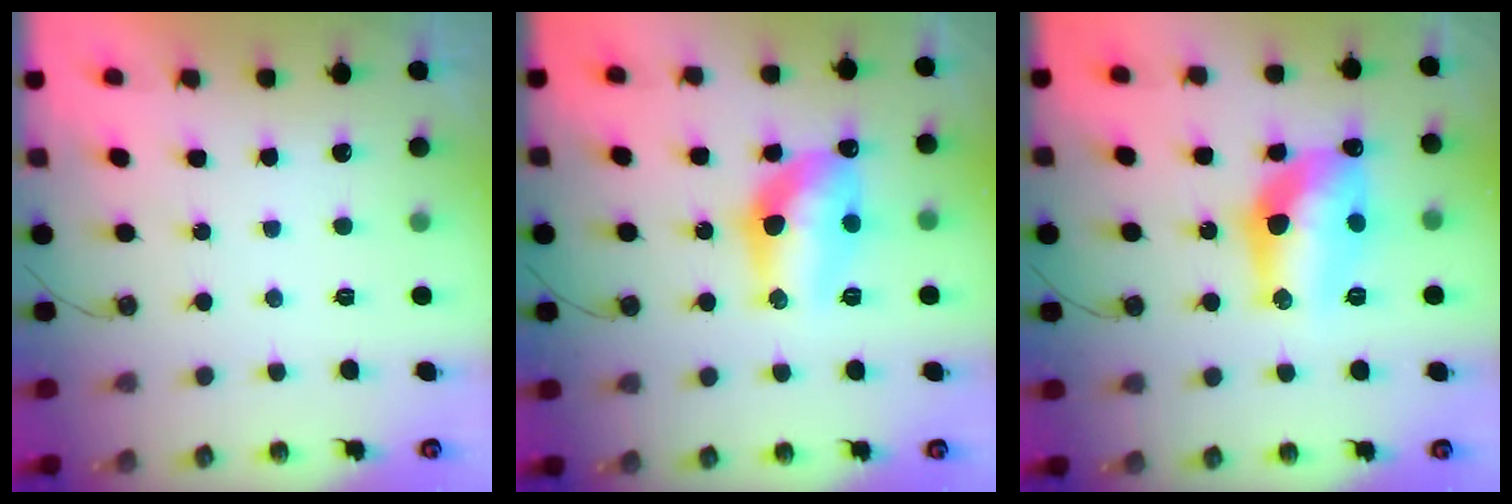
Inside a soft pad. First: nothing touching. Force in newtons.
{"total": 12.8, "press": 12.8, "slide": 1.2}
{"total": 17.1, "press": 16.4, "slide": 4.8}